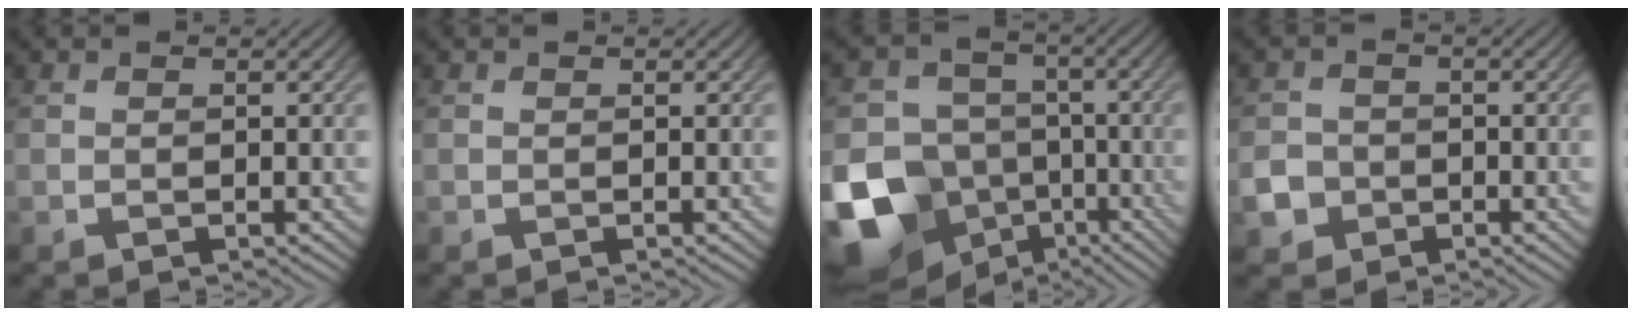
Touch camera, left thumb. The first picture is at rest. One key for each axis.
{"total": 0.0}
{"total": 14.8, "fx": -6.5, "fy": 11.6, "fz": 6.6, "tx": -0.185, "ty": -0.031, "tz": -0.113}
{"total": 3.2, "fx": -1.4, "fy": 2.7, "fz": 0.9, "tx": -0.022, "ty": -0.006, "tz": -0.030}